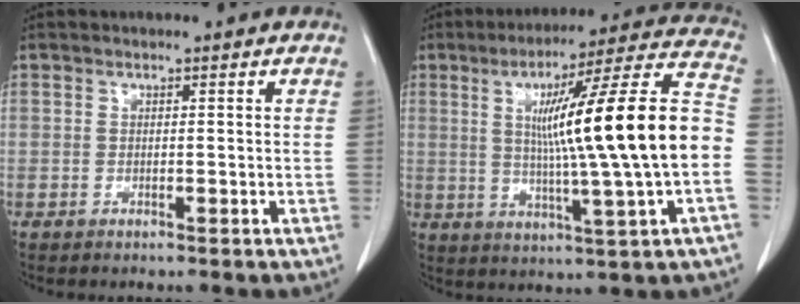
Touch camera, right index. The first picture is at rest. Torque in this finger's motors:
{"motor_torque": [1.72, -0.41, 0.80, 0.21]}